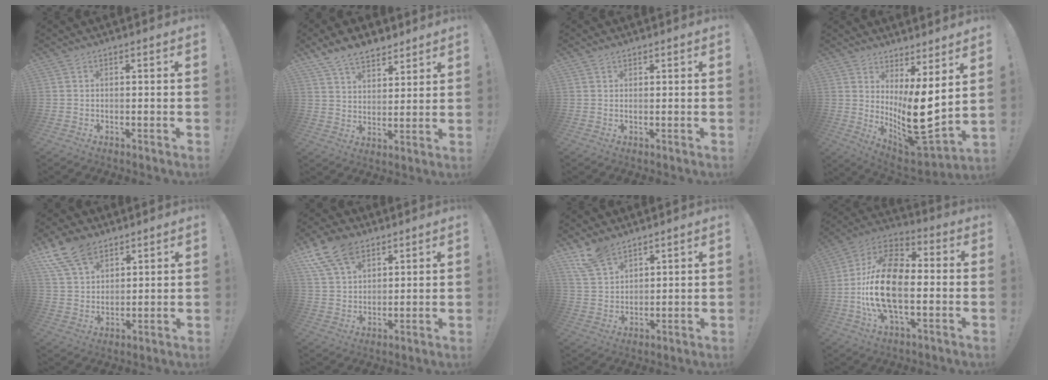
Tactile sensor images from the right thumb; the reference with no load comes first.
{"total": 9.3, "force": [7.3, 4.6, 3.4], "torque": [-0.057, -0.044, 0.139]}
{"total": 0.9, "force": [0.9, 0.2, 0.2], "torque": [0.001, -0.005, 0.016]}
{"total": 13.2, "force": [1.4, 4.3, 12.4], "torque": [-0.184, -0.049, 0.033]}
{"total": 12.9, "force": [8.6, 7.6, 5.8], "torque": [-0.109, -0.042, 0.168]}
{"total": 13.3, "force": [8.0, 8.2, 6.7], "torque": [-0.119, -0.034, 0.157]}
{"total": 9.5, "force": [7.3, 4.7, 3.7], "torque": [-0.074, -0.037, 0.146]}
{"total": 20.6, "force": [-2.2, 11.3, 17.0], "torque": [-0.328, 0.014, -0.036]}